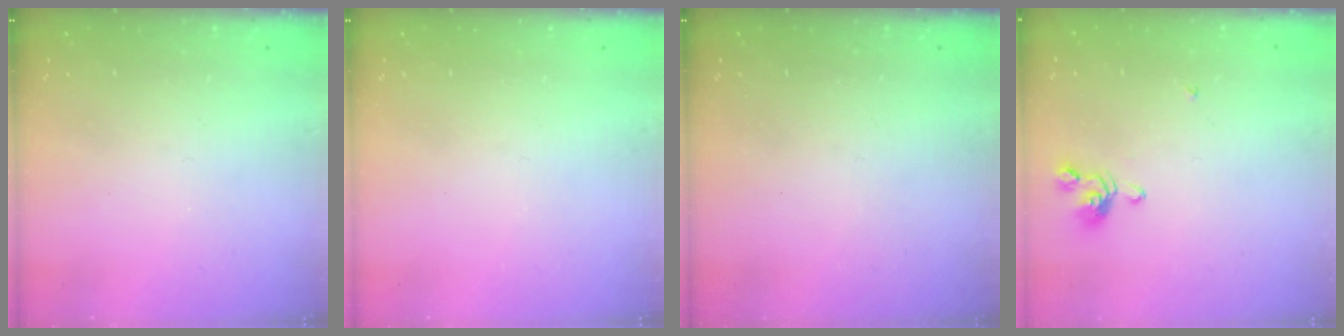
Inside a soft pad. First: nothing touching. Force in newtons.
{"total": 0.0}
{"total": 0.0}
{"total": 2.1, "press": 2.1, "slide": 0.3}